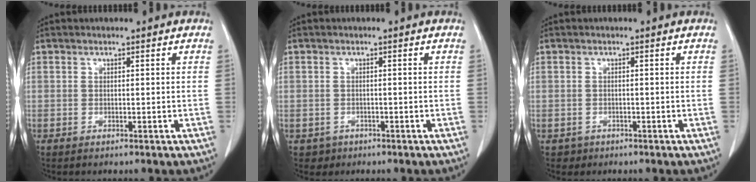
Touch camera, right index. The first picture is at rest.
{"total": 2.0, "force": [-0.9, 1.8, -0.2], "torque": [0.005, 0.008, -0.013]}
{"total": 1.6, "force": [-0.7, 1.3, -0.2], "torque": [0.002, 0.006, -0.012]}